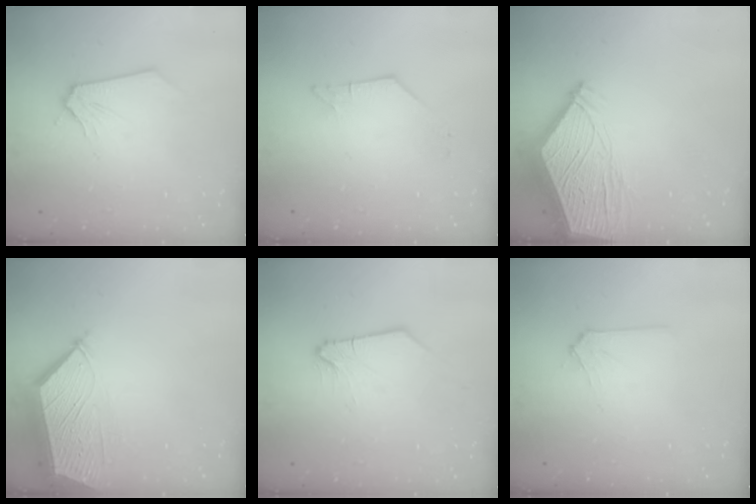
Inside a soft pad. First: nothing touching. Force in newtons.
{"total": 3.1, "press": 3.1, "slide": 0.5}
{"total": 10.5, "press": 10.5, "slide": 1.4}
{"total": 6.8, "press": 6.8, "slide": 0.8}
{"total": 1.0, "press": 1.0, "slide": 0.2}
{"total": 1.7, "press": 1.6, "slide": 0.3}